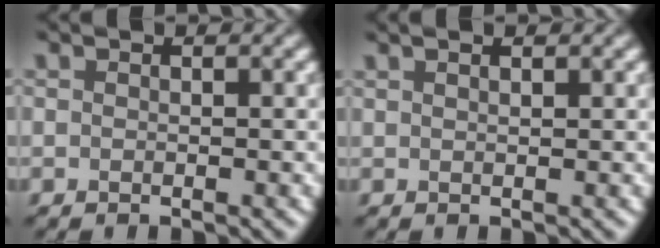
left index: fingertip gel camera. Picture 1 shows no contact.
{"total": 0.8, "force": [0.6, -0.1, 0.5], "torque": [-0.010, 0.003, 0.009]}